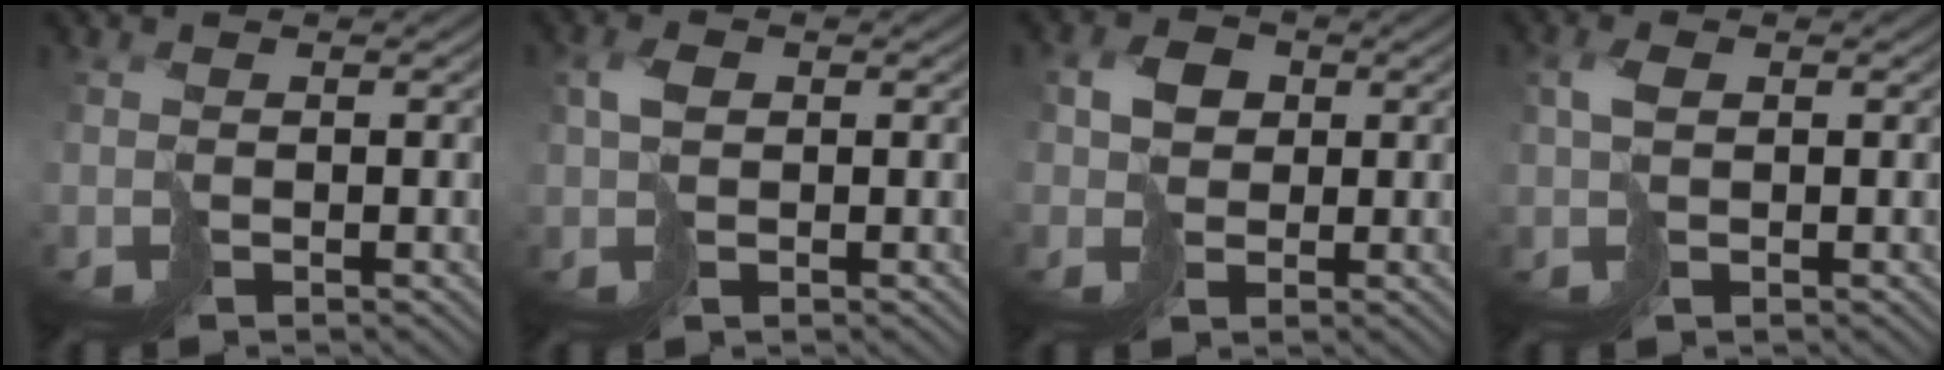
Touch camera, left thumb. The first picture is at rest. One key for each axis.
{"total": 2.2, "fx": 0.7, "fy": 1.3, "fz": 1.7, "tx": -0.037, "ty": 0.002, "tz": 0.013}
{"total": 4.1, "fx": 0.8, "fy": 3.5, "fz": 2.1, "tx": -0.045, "ty": 0.004, "tz": 0.012}
{"total": 2.1, "fx": 0.6, "fy": 1.0, "fz": 1.7, "tx": -0.042, "ty": 0.002, "tz": 0.013}